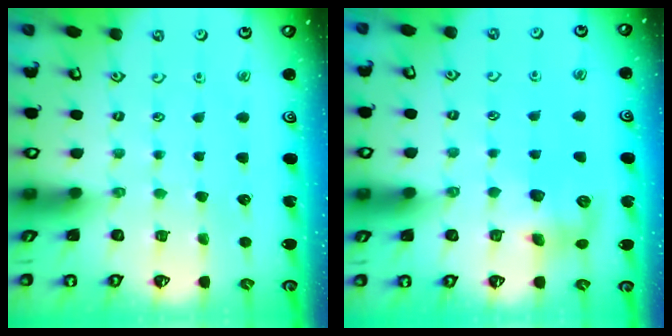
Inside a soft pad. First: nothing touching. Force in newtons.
{"total": 8.6, "press": 8.6, "slide": 0.5}